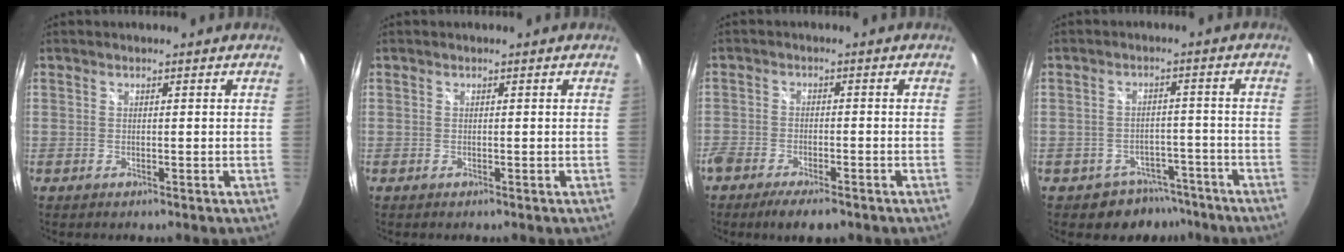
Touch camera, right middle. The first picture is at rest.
{"total": 0.0}
{"total": 7.6, "force": [-5.9, 2.1, 4.3], "torque": [-0.107, -0.019, -0.105]}
{"total": 7.1, "force": [-5.4, 4.5, 0.9], "torque": [-0.018, 0.021, -0.064]}